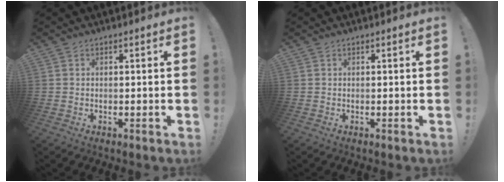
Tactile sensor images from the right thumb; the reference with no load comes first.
{"total": 0.0}